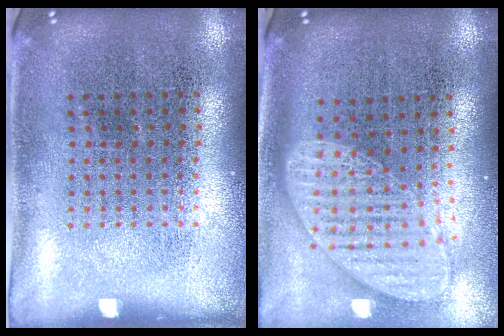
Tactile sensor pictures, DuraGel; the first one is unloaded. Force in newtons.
{"total": 1.9, "press": 1.5, "slide": 1.1}